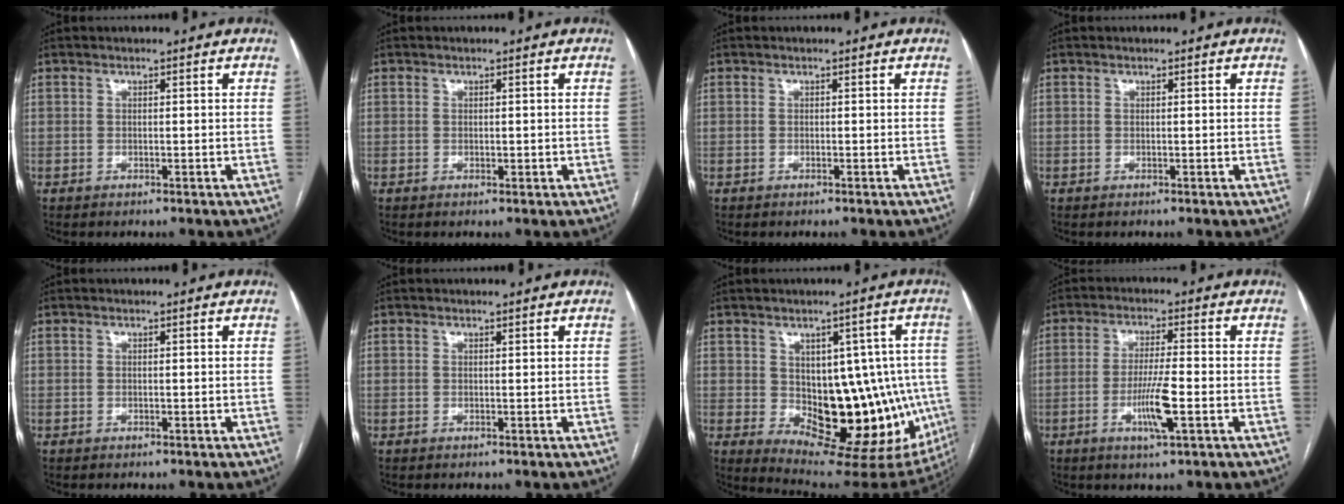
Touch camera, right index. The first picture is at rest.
{"total": 0.8, "force": [0.0, 0.5, 0.6], "torque": [-0.009, -0.002, 0.002]}
{"total": 0.0}
{"total": 0.0}
{"total": 0.0}
{"total": 0.0}
{"total": 18.4, "force": [-2.3, 9.3, 15.7], "torque": [-0.167, 0.017, -0.004]}
{"total": 6.9, "force": [-2.2, 0.2, 6.5], "torque": [-0.122, -0.011, -0.040]}